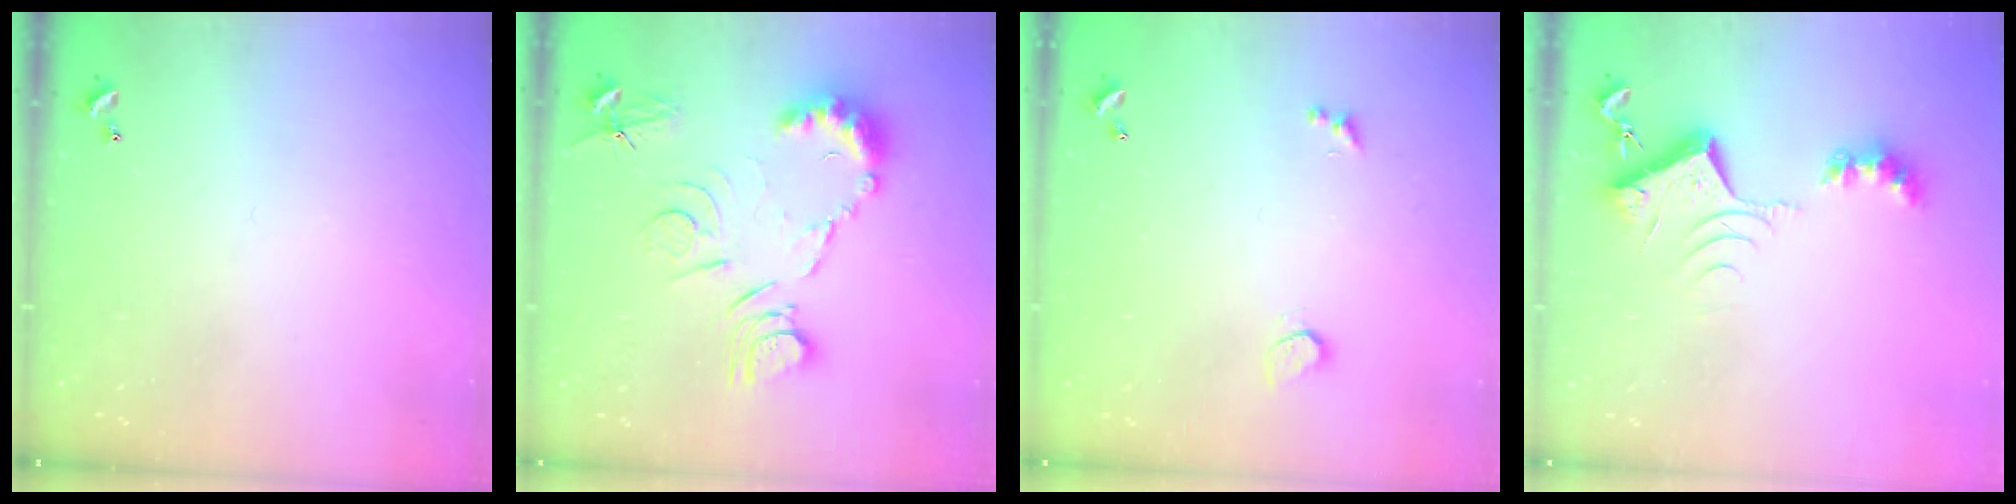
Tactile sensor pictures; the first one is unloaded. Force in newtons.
{"total": 11.6, "press": 11.6, "slide": 0.5}
{"total": 0.9, "press": 0.8, "slide": 0.4}
{"total": 8.0, "press": 8.0, "slide": 0.9}